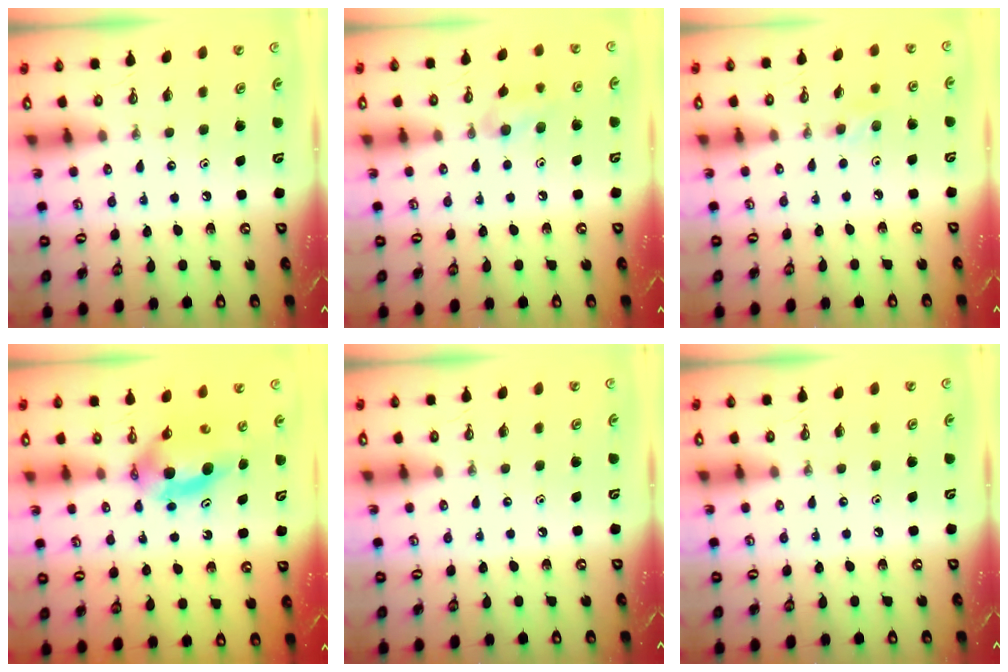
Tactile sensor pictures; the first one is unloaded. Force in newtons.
{"total": 7.7, "press": 7.6, "slide": 1.2}
{"total": 2.2, "press": 2.1, "slide": 0.7}
{"total": 5.8, "press": 5.6, "slide": 1.4}
{"total": 0.0}
{"total": 0.0}